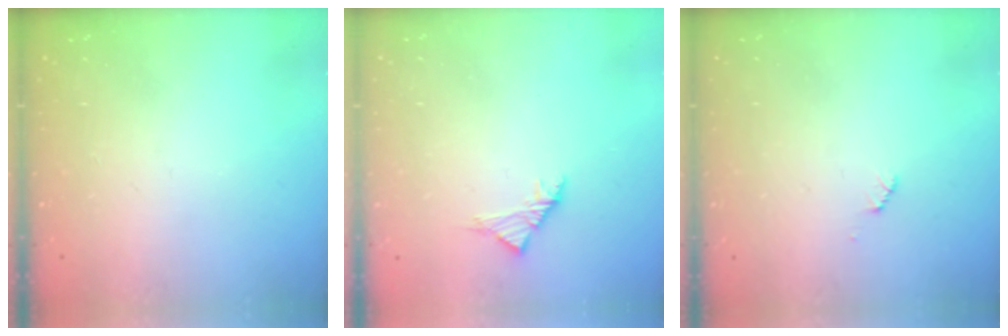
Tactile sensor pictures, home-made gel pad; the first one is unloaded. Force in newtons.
{"total": 2.8, "press": 2.6, "slide": 0.8}
{"total": 2.5, "press": 2.5, "slide": 0.4}